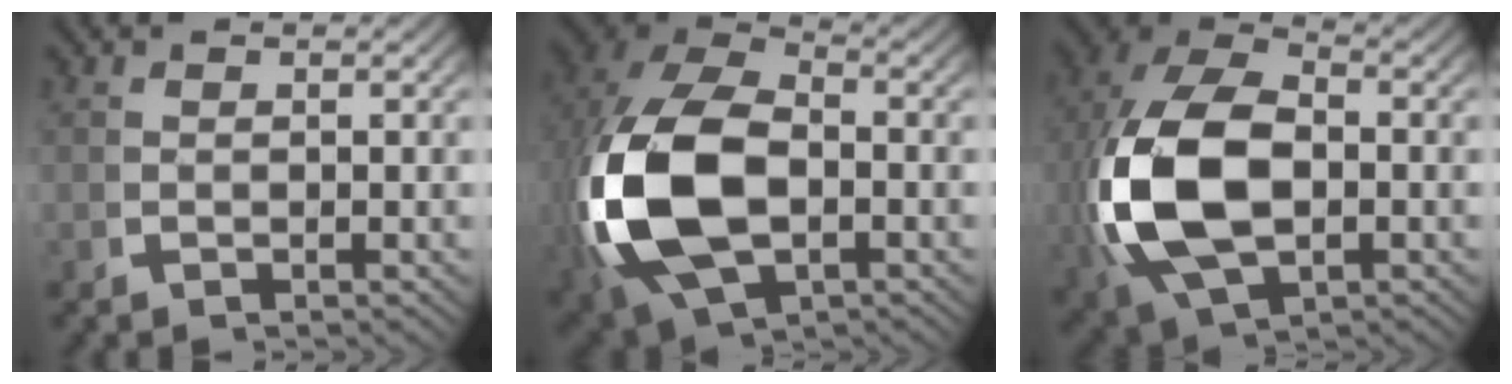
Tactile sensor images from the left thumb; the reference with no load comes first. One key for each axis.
{"total": 17.2, "fx": -1.7, "fy": 11.4, "fz": 12.8, "tx": -0.339, "ty": -0.053, "tz": 0.000}
{"total": 15.7, "fx": -1.1, "fy": 10.3, "fz": 11.7, "tx": -0.305, "ty": -0.048, "tz": 0.007}